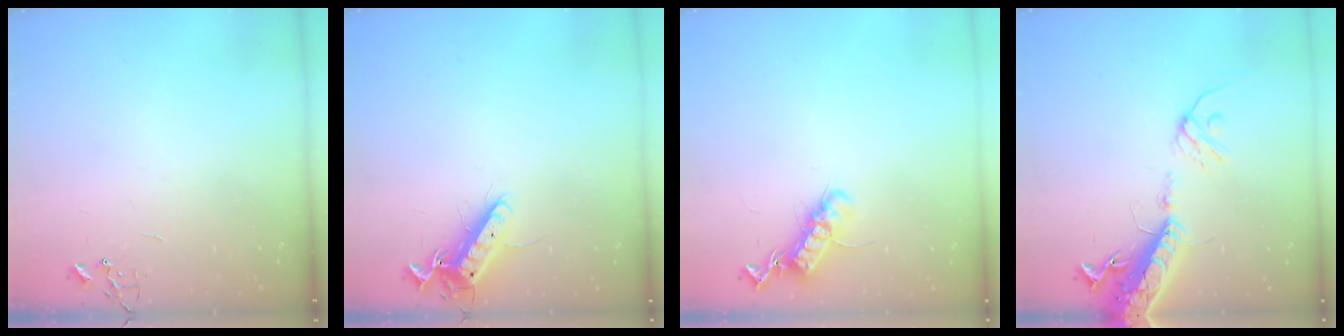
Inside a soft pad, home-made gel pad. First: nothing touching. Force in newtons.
{"total": 12.2, "press": 12.1, "slide": 1.4}
{"total": 13.0, "press": 13.0, "slide": 0.3}
{"total": 17.4, "press": 16.9, "slide": 4.1}